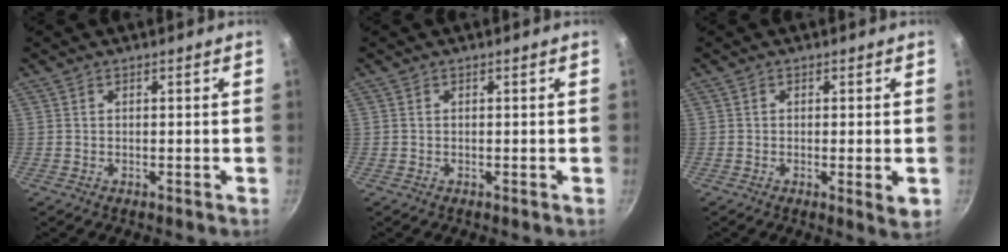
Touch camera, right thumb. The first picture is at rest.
{"total": 0.0}
{"total": 3.4, "force": [-0.6, 0.6, 3.3], "torque": [-0.054, -0.011, -0.010]}